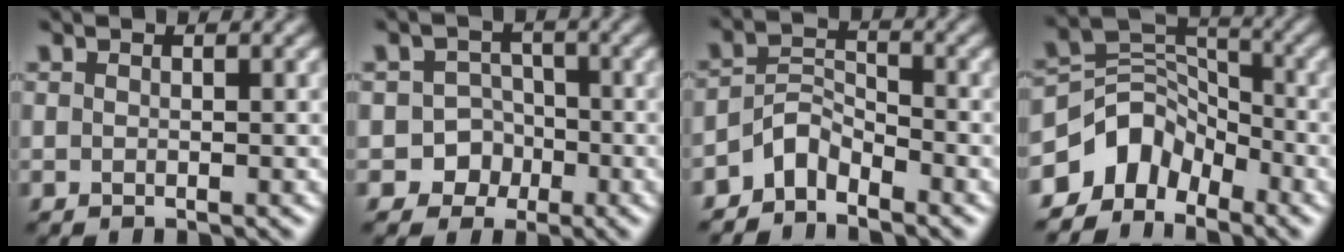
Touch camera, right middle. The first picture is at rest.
{"total": 4.8, "force": [-2.2, 4.3, 0.5], "torque": [0.025, 0.000, -0.052]}
{"total": 3.1, "force": [-2.4, 1.3, 1.3], "torque": [-0.025, 0.012, -0.055]}
{"total": 5.6, "force": [-3.9, 3.6, 1.7], "torque": [-0.016, 0.007, -0.083]}